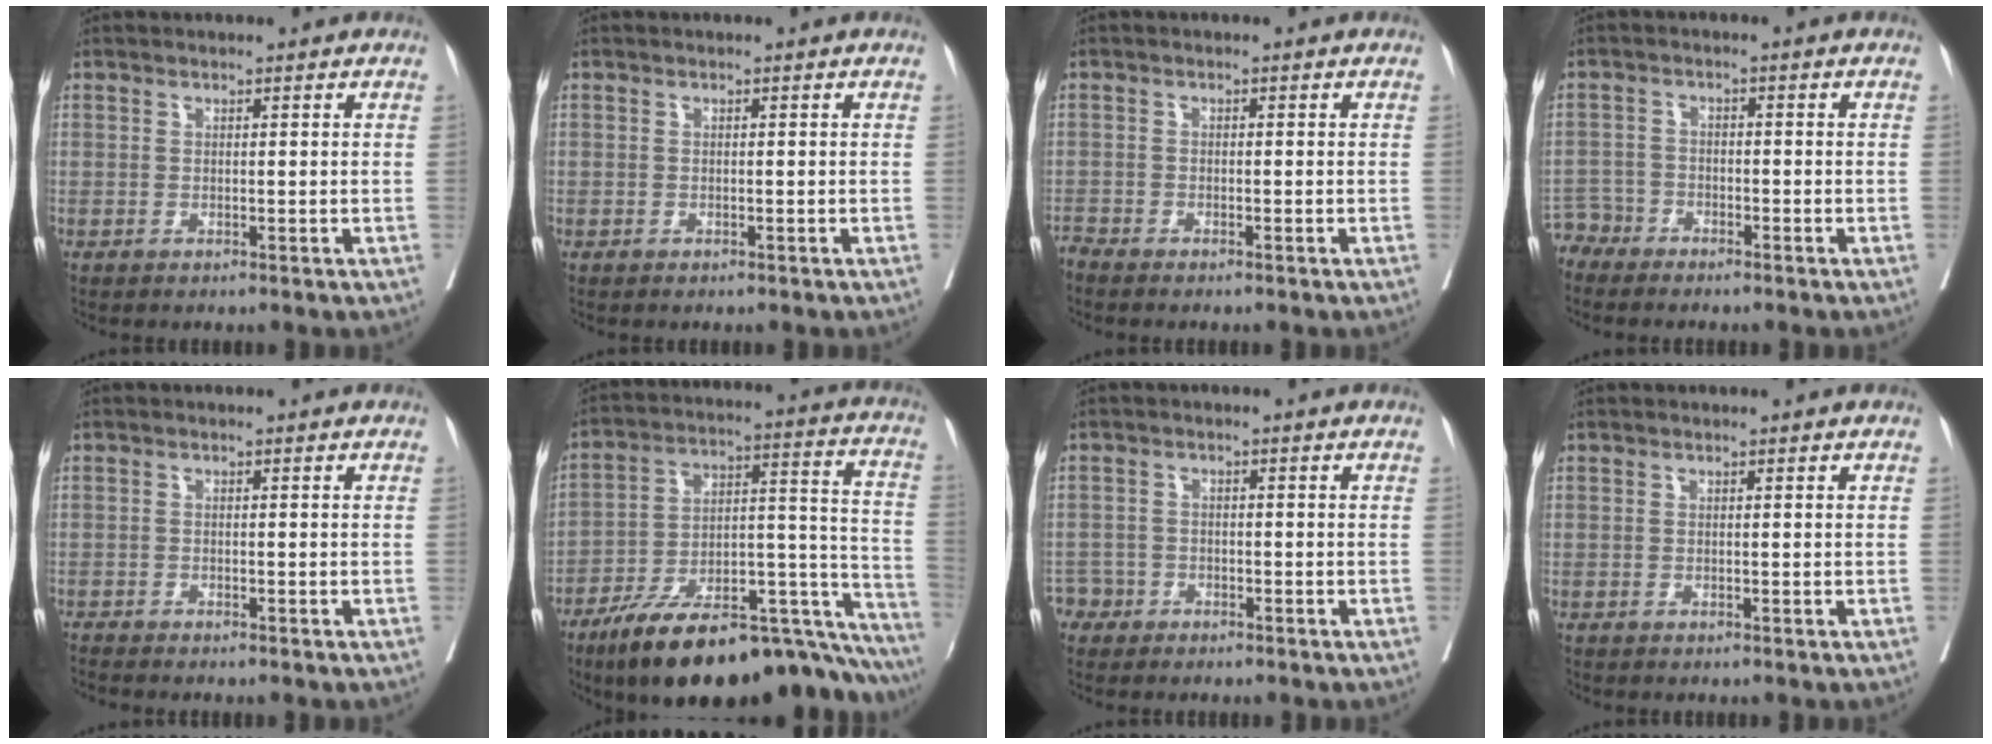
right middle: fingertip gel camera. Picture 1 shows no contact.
{"total": 0.5, "force": [-0.1, 0.5, 0.0], "torque": [-0.003, 0.006, -0.002]}
{"total": 1.9, "force": [-1.8, 0.2, 0.5], "torque": [-0.009, -0.004, -0.030]}
{"total": 3.4, "force": [-3.1, 1.2, -0.9], "torque": [0.014, -0.002, -0.061]}
{"total": 2.6, "force": [-2.4, -0.5, 0.7], "torque": [-0.013, -0.003, -0.040]}
{"total": 28.8, "force": [-21.6, 6.2, 18.0], "torque": [-0.179, 0.029, -0.315]}
{"total": 2.6, "force": [-1.8, 1.7, -0.6], "torque": [0.005, 0.010, -0.036]}
{"total": 0.0}